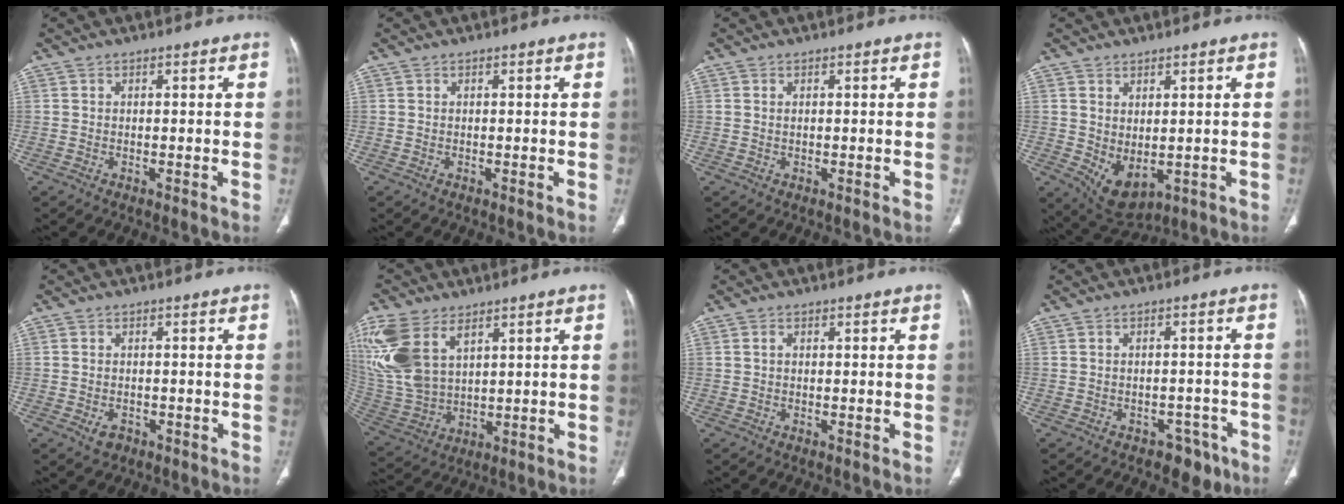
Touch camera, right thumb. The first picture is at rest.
{"total": 0.0}
{"total": 0.6, "force": [0.3, 0.3, 0.5], "torque": [-0.012, 0.003, 0.005]}
{"total": 6.9, "force": [-0.6, 4.2, 5.4], "torque": [-0.078, -0.008, 0.018]}
{"total": 2.6, "force": [-1.2, 1.9, 1.3], "torque": [-0.017, 0.006, -0.013]}
{"total": 17.9, "force": [8.1, 10.6, 11.9], "torque": [-0.279, -0.018, 0.174]}
{"total": 0.8, "force": [0.0, 0.6, 0.5], "torque": [-0.008, 0.002, -0.001]}
{"total": 5.1, "force": [-3.4, 3.4, 1.7], "torque": [-0.003, 0.028, -0.041]}